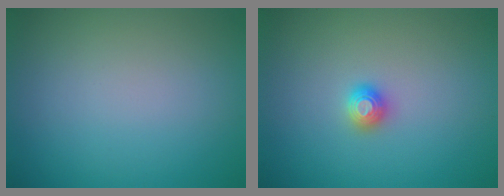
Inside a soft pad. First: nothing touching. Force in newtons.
{"total": 1.1, "press": 1.1, "slide": 0.0}